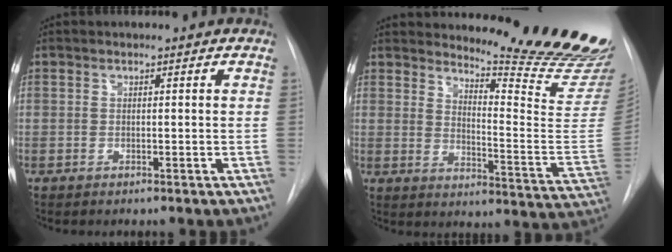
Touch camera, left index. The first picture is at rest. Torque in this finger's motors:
{"motor_torque": [0.95, -1.19, 0.11, 0.00]}